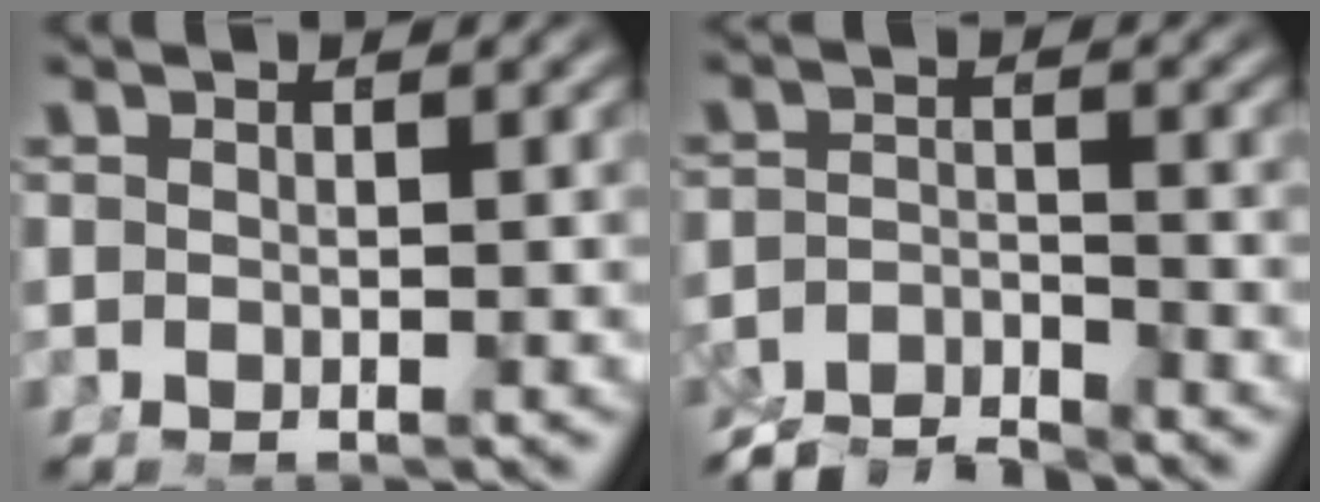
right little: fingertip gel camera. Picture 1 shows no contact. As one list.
[{"total": 5.4, "force": [-4.9, 1.4, 1.8], "torque": [-0.016, -0.022, -0.074]}]